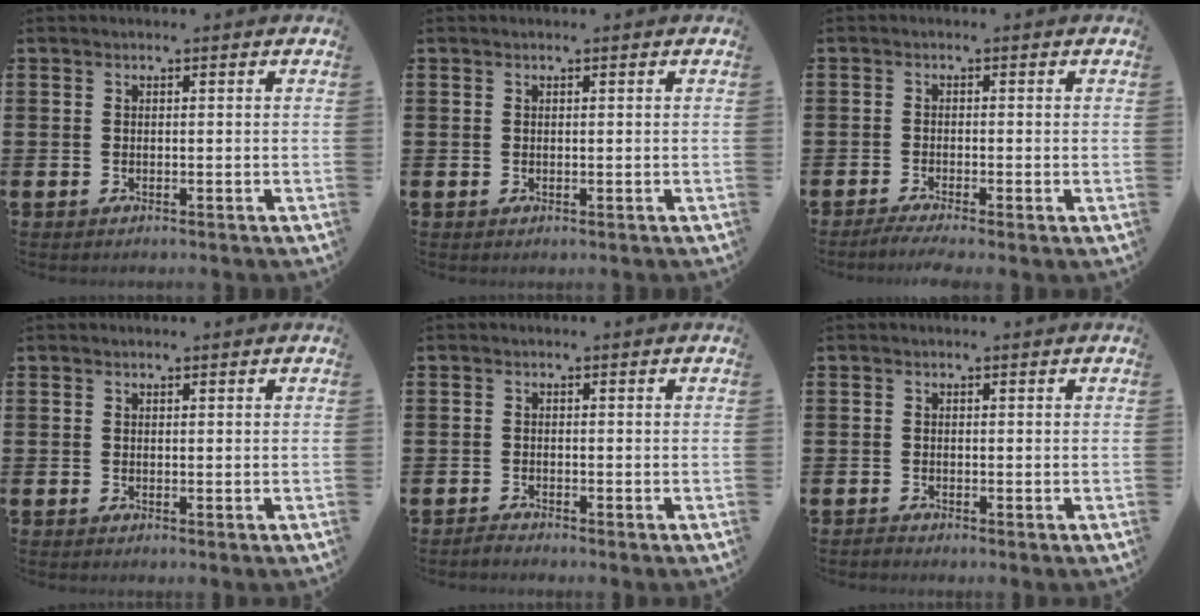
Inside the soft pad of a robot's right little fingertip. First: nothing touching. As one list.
[{"total": 0.0}, {"total": 1.8, "force": [-1.5, -0.2, 0.8], "torque": [-0.012, 0.002, -0.029]}, {"total": 0.0}, {"total": 1.1, "force": [-1.1, 0.0, 0.0], "torque": [-0.004, 0.000, -0.022]}, {"total": 0.5, "force": [-0.5, 0.1, 0.0], "torque": [-0.002, -0.002, -0.011]}]